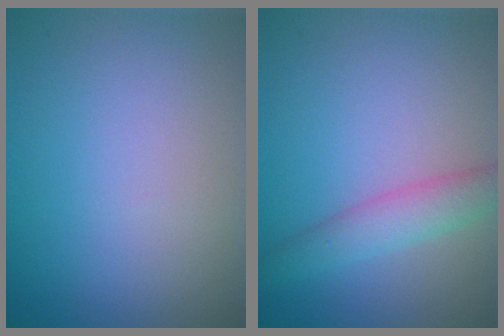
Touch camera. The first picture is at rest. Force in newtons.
{"total": 2.8, "press": 2.8, "slide": 0.0}